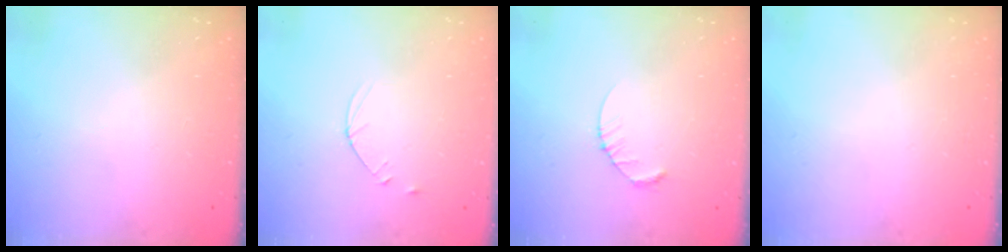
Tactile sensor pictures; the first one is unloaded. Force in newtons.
{"total": 3.6, "press": 3.5, "slide": 0.4}
{"total": 2.6, "press": 2.6, "slide": 0.4}
{"total": 0.0}